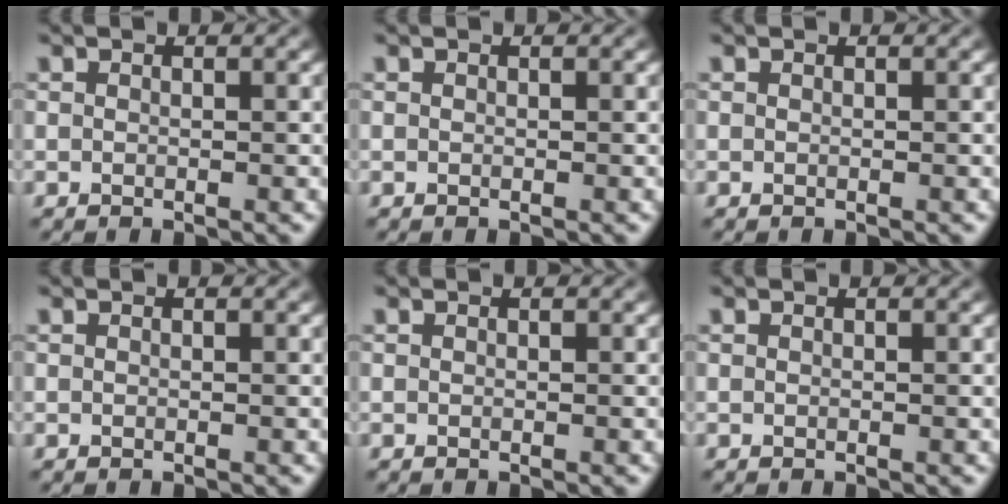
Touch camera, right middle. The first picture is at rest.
{"total": 0.0}
{"total": 0.0}
{"total": 0.0}
{"total": 0.0}
{"total": 0.0}